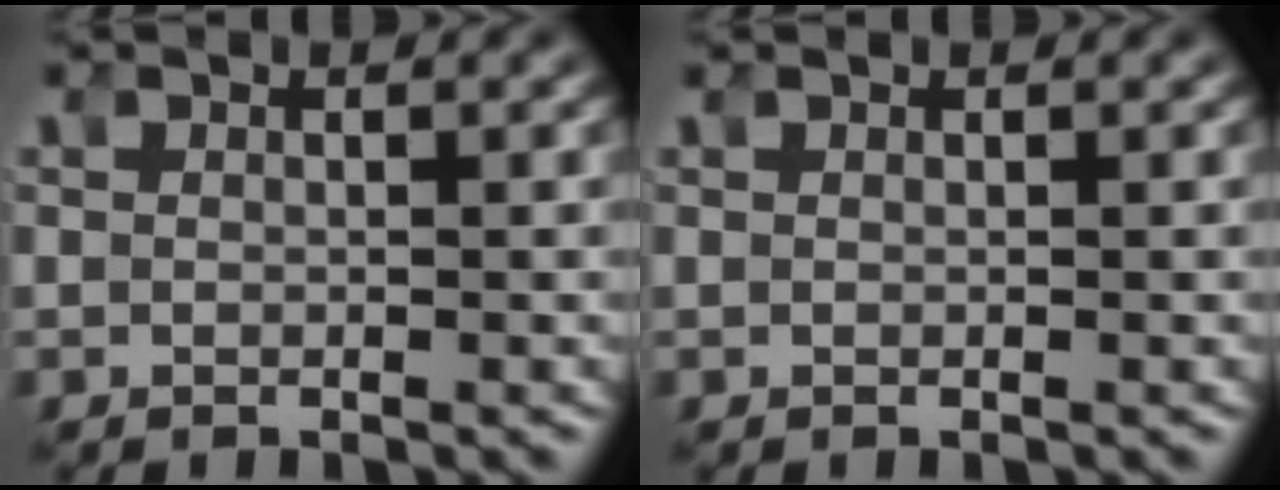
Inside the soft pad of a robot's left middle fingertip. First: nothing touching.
{"total": 0.0}